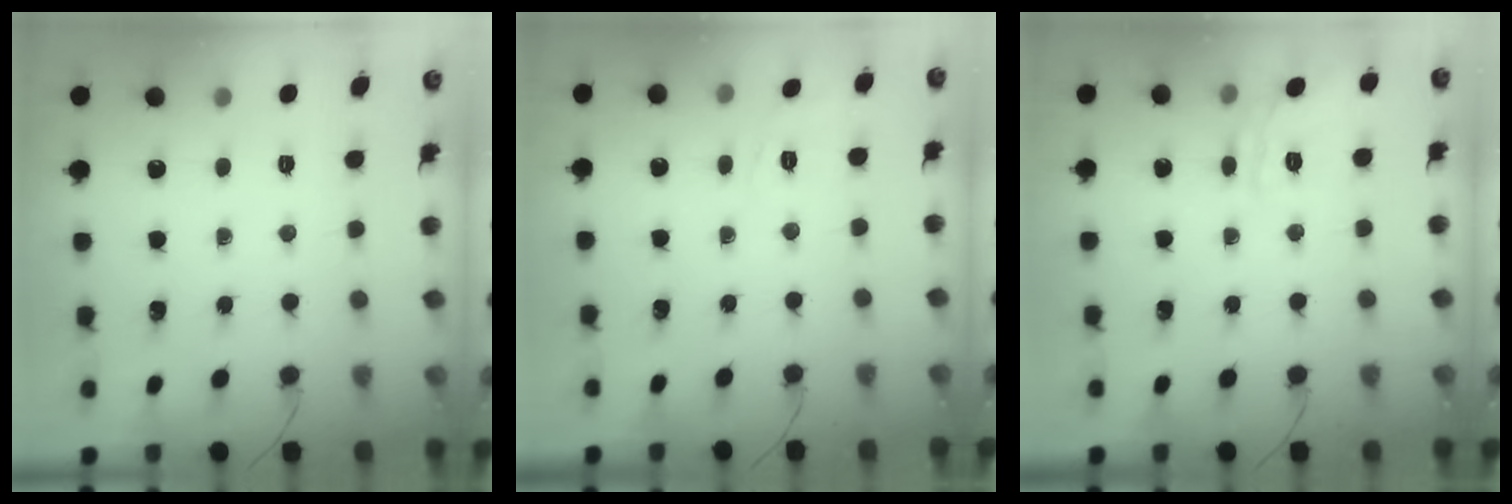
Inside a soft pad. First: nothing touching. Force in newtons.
{"total": 2.2, "press": 0.7, "slide": 2.1}
{"total": 11.9, "press": 11.9, "slide": 0.7}